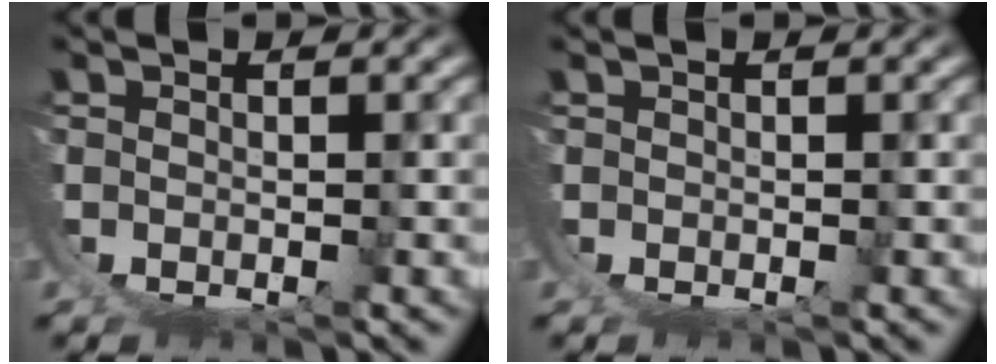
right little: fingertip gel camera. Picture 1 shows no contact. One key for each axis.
{"total": 0.0}